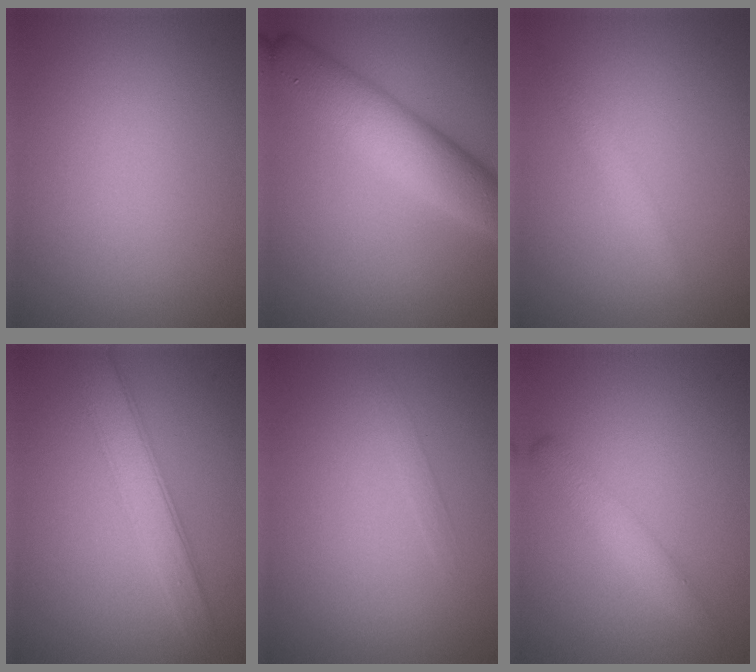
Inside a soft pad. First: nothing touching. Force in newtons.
{"total": 6.3, "press": 6.2, "slide": 0.3}
{"total": 1.4, "press": 1.4, "slide": 0.1}
{"total": 3.9, "press": 3.9, "slide": 0.0}
{"total": 0.7, "press": 0.7, "slide": 0.1}
{"total": 2.3, "press": 2.3, "slide": 0.2}